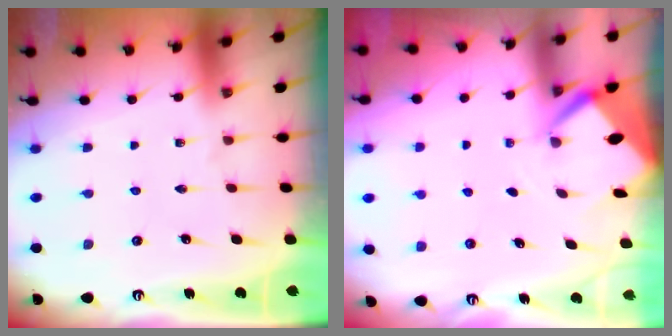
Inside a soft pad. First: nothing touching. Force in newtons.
{"total": 3.0, "press": 3.0, "slide": 0.2}